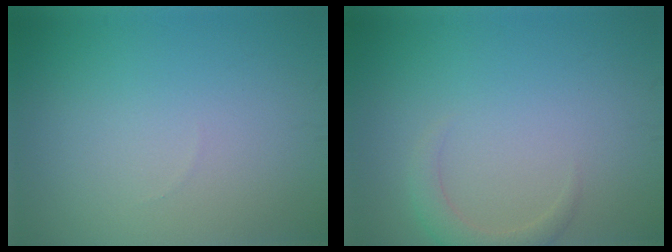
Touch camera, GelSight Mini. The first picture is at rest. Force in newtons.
{"total": 2.1, "press": 2.1, "slide": 0.3}